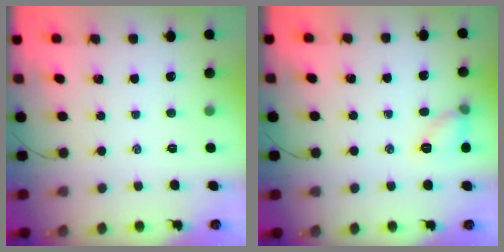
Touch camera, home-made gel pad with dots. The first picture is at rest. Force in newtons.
{"total": 7.8, "press": 7.8, "slide": 0.5}